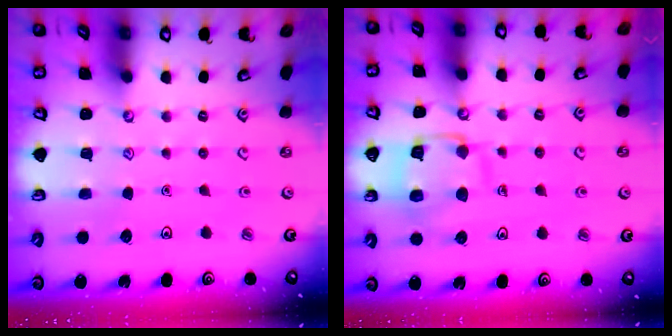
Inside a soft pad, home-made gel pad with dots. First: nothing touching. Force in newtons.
{"total": 13.0, "press": 13.0, "slide": 1.4}